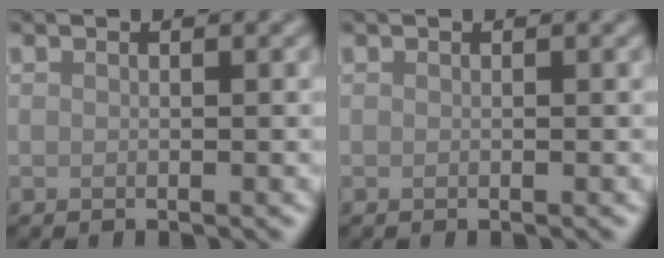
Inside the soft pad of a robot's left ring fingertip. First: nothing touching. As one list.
[{"total": 0.0}]